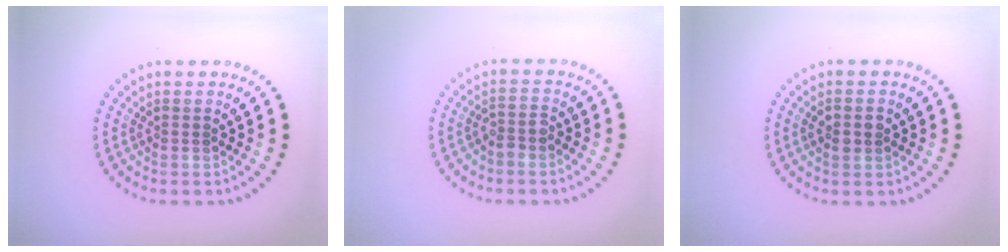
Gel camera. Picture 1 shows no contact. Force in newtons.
{"total": 1.4, "press": 1.1, "slide": 0.8}
{"total": 1.5, "press": 1.4, "slide": 0.1}